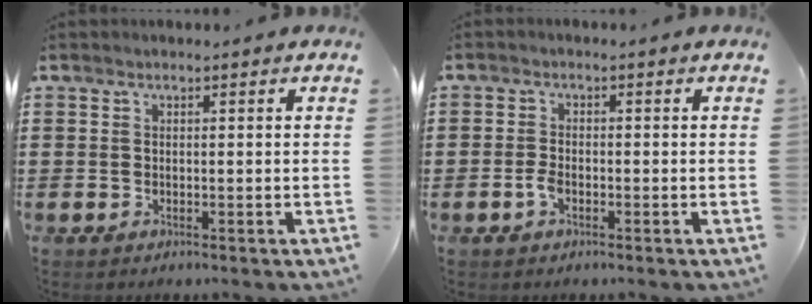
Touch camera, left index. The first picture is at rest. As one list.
[{"total": 2.1, "force": [-0.9, 1.0, 1.7], "torque": [-0.049, -0.004, -0.020]}]